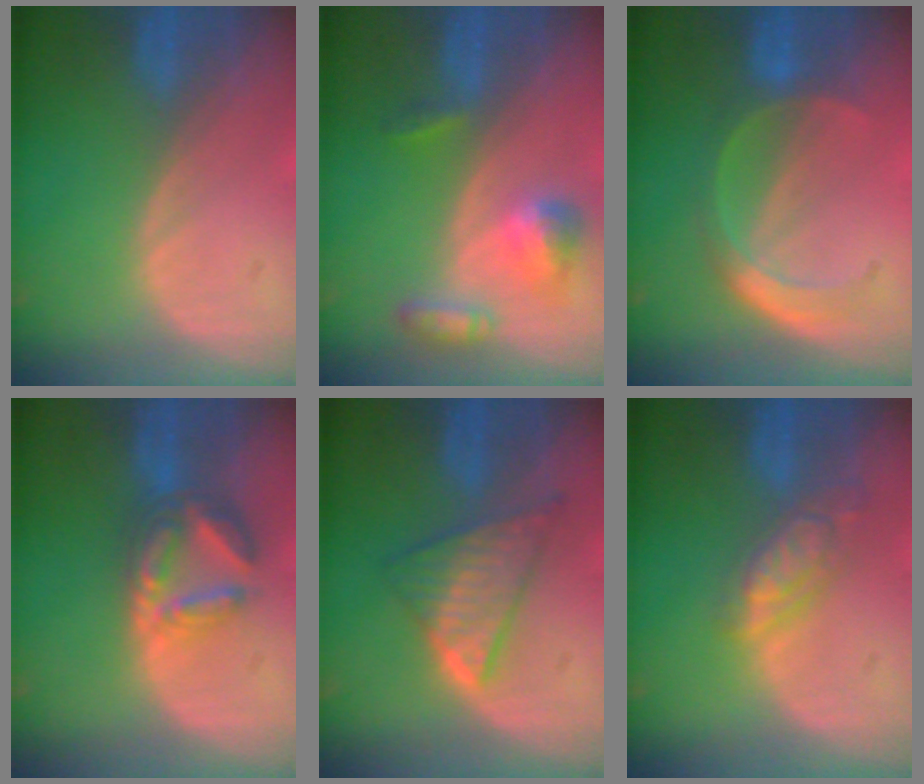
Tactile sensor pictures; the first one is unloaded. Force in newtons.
{"total": 5.7, "press": 5.2, "slide": 2.4}
{"total": 5.6, "press": 5.1, "slide": 2.3}
{"total": 6.9, "press": 6.1, "slide": 3.4}
{"total": 6.5, "press": 6.5, "slide": 0.2}
{"total": 5.7, "press": 5.0, "slide": 2.7}